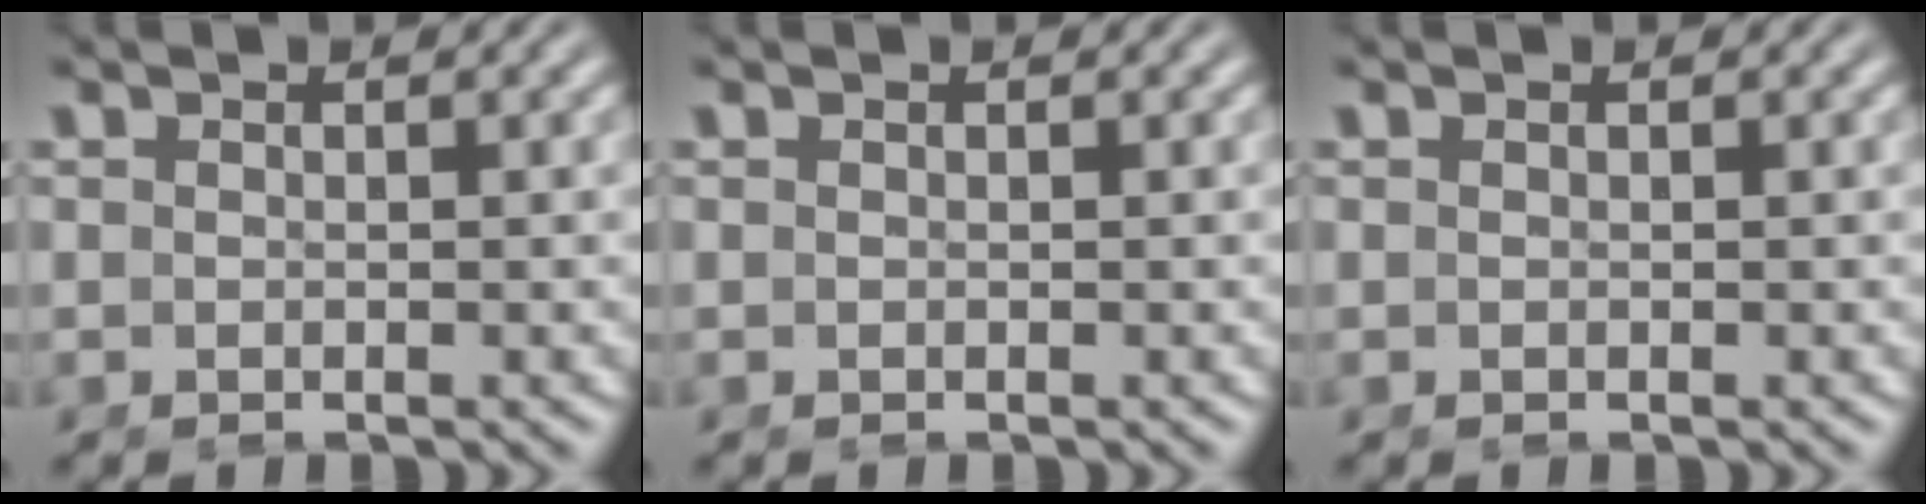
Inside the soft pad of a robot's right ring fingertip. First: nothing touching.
{"total": 0.0}
{"total": 0.0}